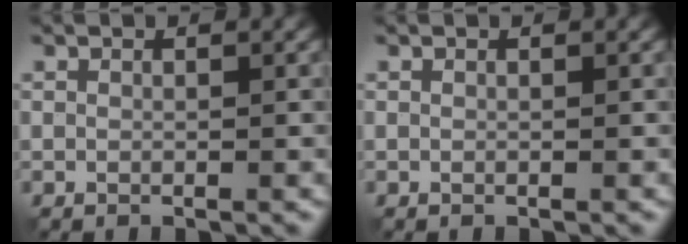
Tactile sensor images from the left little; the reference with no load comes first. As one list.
[{"total": 0.0}]